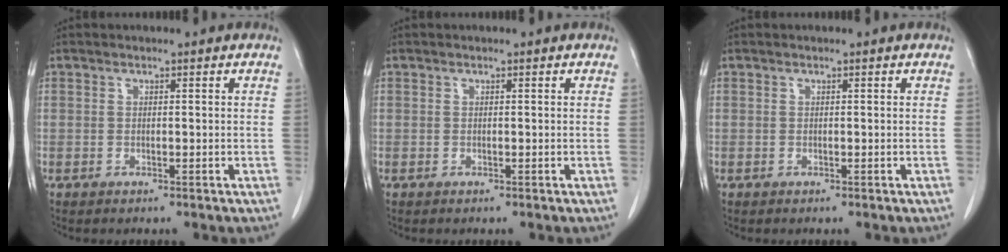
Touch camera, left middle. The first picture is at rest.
{"total": 0.0}
{"total": 0.0}